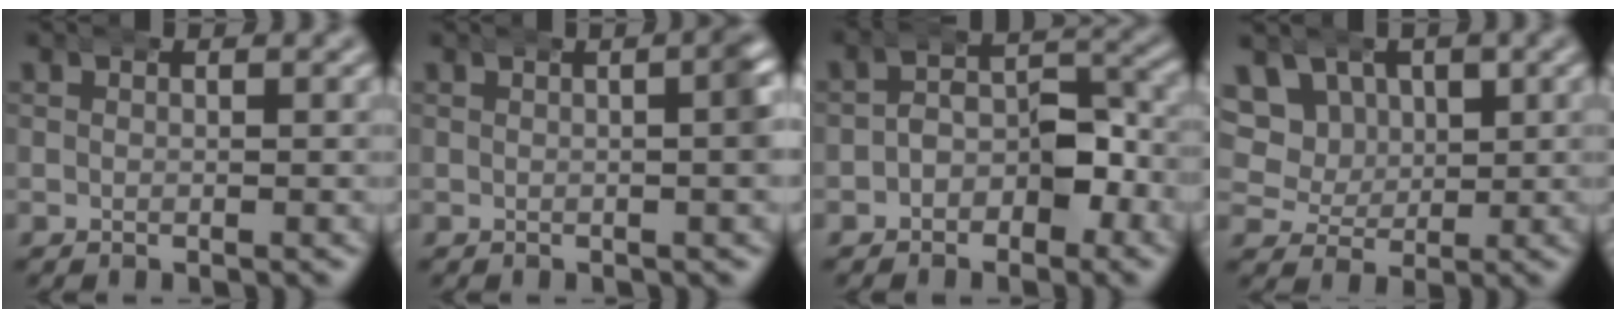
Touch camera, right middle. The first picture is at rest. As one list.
[{"total": 4.0, "force": [0.8, 1.4, 3.6], "torque": [-0.032, 0.017, 0.003]}, {"total": 4.1, "force": [-0.6, 2.9, 2.8], "torque": [-0.031, 0.003, -0.020]}, {"total": 9.6, "force": [2.2, 8.7, 3.4], "torque": [-0.097, -0.015, 0.029]}]